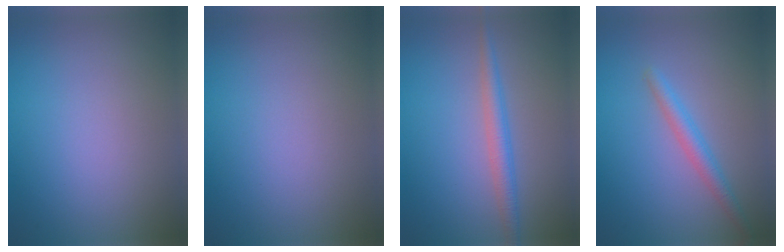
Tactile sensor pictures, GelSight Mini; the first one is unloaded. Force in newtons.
{"total": 0.0}
{"total": 2.3, "press": 2.3, "slide": 0.1}
{"total": 2.2, "press": 2.2, "slide": 0.0}